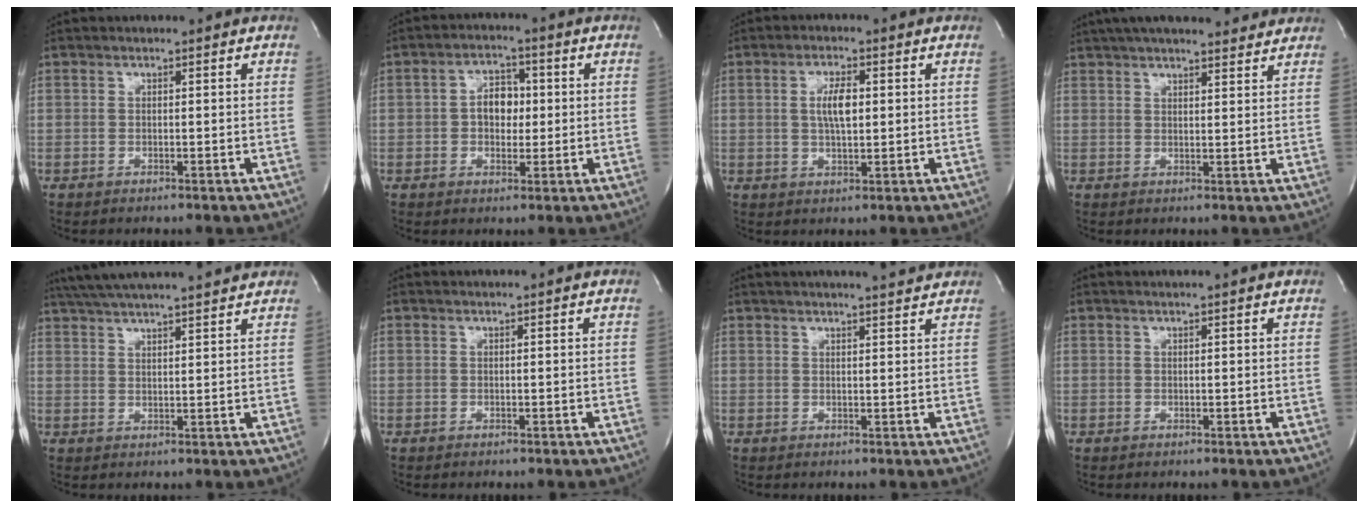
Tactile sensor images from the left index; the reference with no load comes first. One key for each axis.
{"total": 5.1, "fx": 0.1, "fy": 3.4, "fz": 3.8, "tx": -0.067, "ty": 0.013, "tz": 0.001}
{"total": 4.7, "fx": 0.6, "fy": 1.4, "fz": 4.4, "tx": -0.087, "ty": 0.003, "tz": 0.012}
{"total": 16.2, "fx": 14.1, "fy": 3.3, "fz": 7.3, "tx": -0.117, "ty": 0.041, "tz": 0.194}
{"total": 17.2, "fx": 15.4, "fy": 1.6, "fz": 7.6, "tx": -0.136, "ty": 0.043, "tz": 0.224}
{"total": 0.9, "fx": 0.8, "fy": 0.0, "fz": 0.3, "tx": -0.006, "ty": 0.006, "tz": 0.010}
{"total": 8.3, "fx": 7.5, "fy": 0.6, "fz": 3.5, "tx": -0.054, "ty": 0.016, "tz": 0.087}
{"total": 3.6, "fx": 3.4, "fy": -0.1, "fz": 1.2, "tx": -0.018, "ty": 0.018, "tz": 0.035}